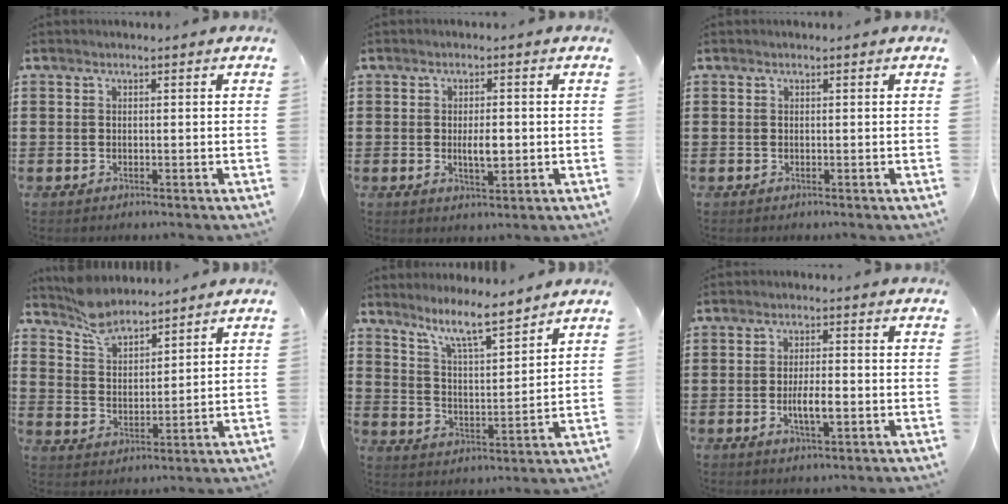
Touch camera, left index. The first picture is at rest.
{"total": 3.7, "force": [-0.2, 1.3, 3.5], "torque": [-0.055, -0.004, -0.005]}
{"total": 0.0}
{"total": 6.1, "force": [5.5, 1.9, 1.8], "torque": [-0.056, -0.011, 0.105]}
{"total": 7.7, "force": [6.6, 0.4, 3.8], "torque": [-0.087, -0.035, 0.115]}
{"total": 4.5, "force": [-1.0, 1.3, 4.1], "torque": [-0.078, 0.000, -0.020]}